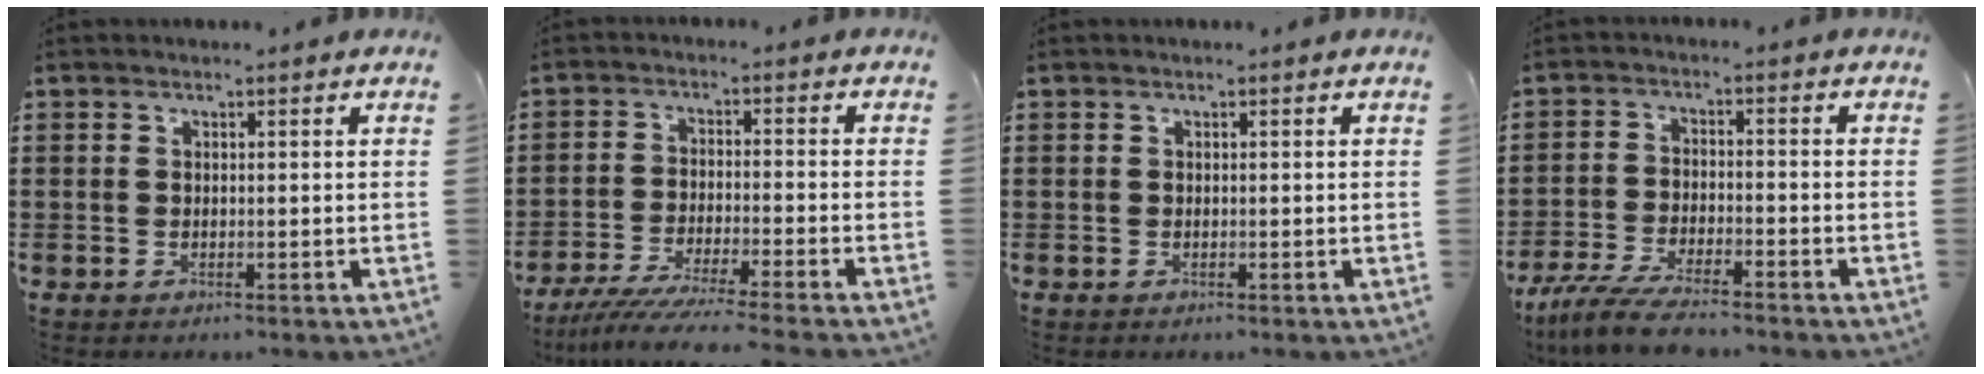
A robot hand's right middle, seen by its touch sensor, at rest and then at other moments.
{"total": 5.5, "force": [-5.0, -0.5, 2.1], "torque": [-0.056, -0.023, -0.099]}
{"total": 0.0}
{"total": 6.3, "force": [-5.6, 0.6, 2.9], "torque": [-0.072, -0.009, -0.108]}